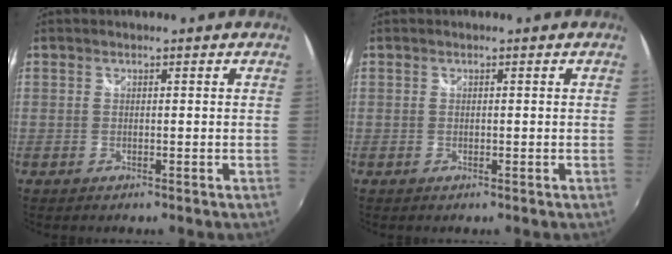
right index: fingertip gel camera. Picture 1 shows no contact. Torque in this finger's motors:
{"motor_torque": [0.03, 0.00, 0.01, 0.01]}